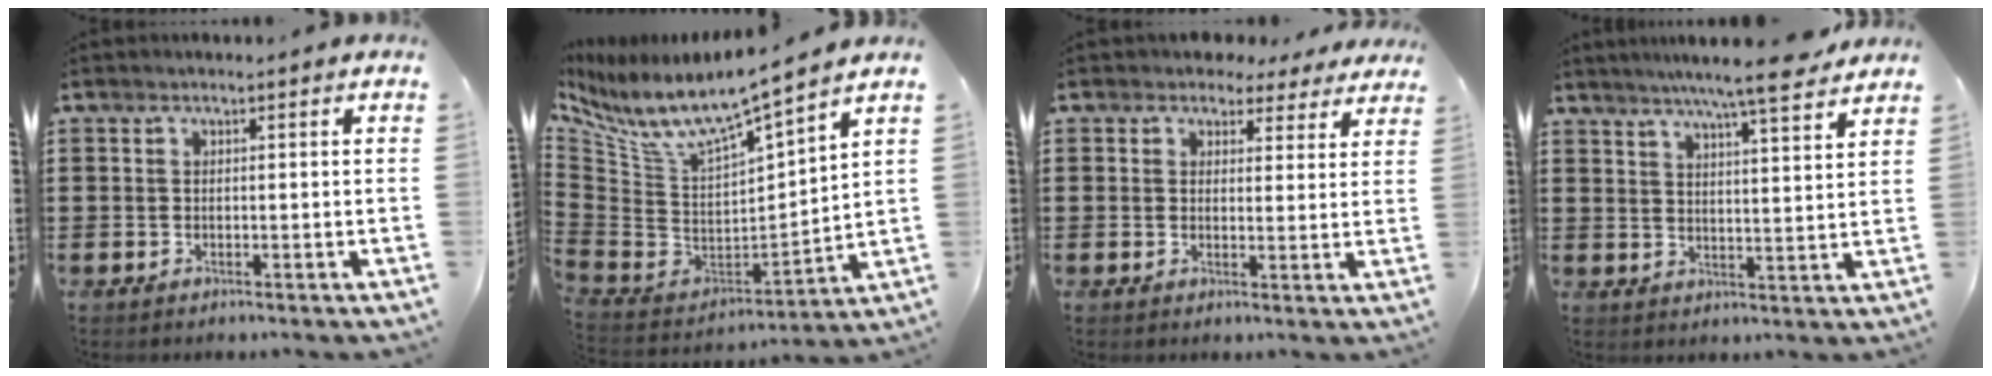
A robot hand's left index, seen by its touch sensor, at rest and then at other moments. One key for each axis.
{"total": 8.4, "fx": 6.9, "fy": 0.8, "fz": 4.6, "tx": -0.120, "ty": -0.066, "tz": 0.115}
{"total": 3.7, "fx": 3.1, "fy": 2.0, "fz": 0.6, "tx": -0.019, "ty": -0.003, "tz": 0.057}
{"total": 7.1, "fx": 6.3, "fy": -0.5, "fz": 3.3, "tx": -0.074, "ty": -0.029, "tz": 0.107}